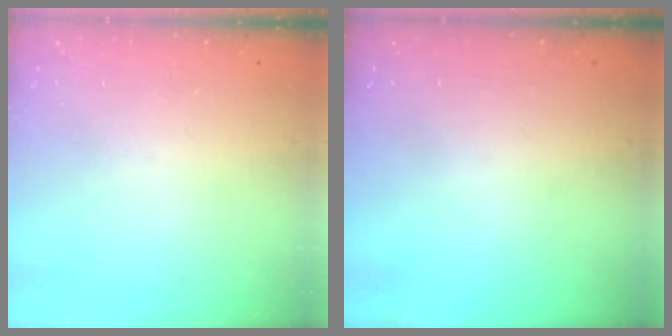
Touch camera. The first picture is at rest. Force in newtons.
{"total": 0.0}